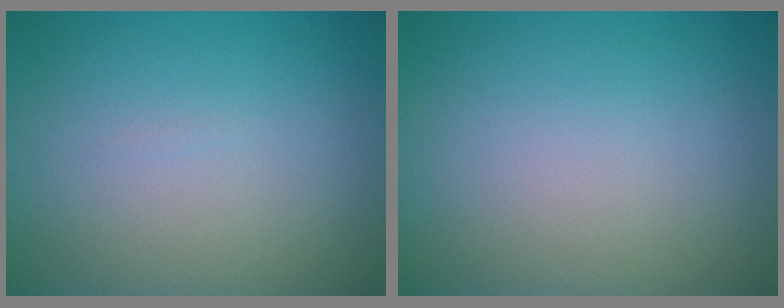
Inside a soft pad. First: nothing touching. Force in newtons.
{"total": 0.0}